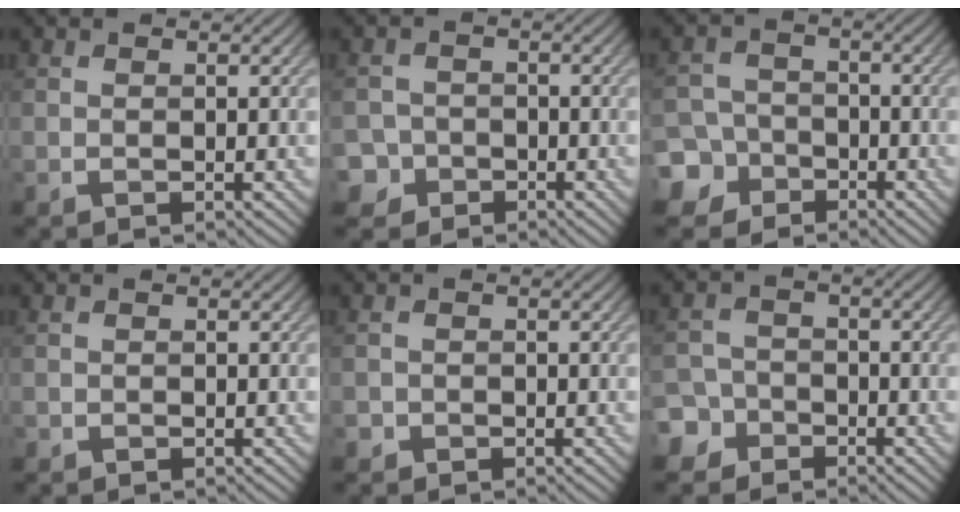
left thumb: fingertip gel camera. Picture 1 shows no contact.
{"total": 3.7, "force": [-1.9, 3.1, 0.4], "torque": [0.001, 0.002, -0.048]}
{"total": 7.1, "force": [-4.1, 5.6, 1.6], "torque": [-0.035, -0.016, -0.097]}
{"total": 0.5, "force": [-0.2, 0.5, -0.1], "torque": [0.005, -0.005, -0.006]}
{"total": 1.0, "force": [-0.6, 0.8, 0.0], "torque": [0.006, -0.002, -0.013]}
{"total": 5.3, "force": [-3.4, 4.1, 0.9], "torque": [-0.013, -0.007, -0.077]}